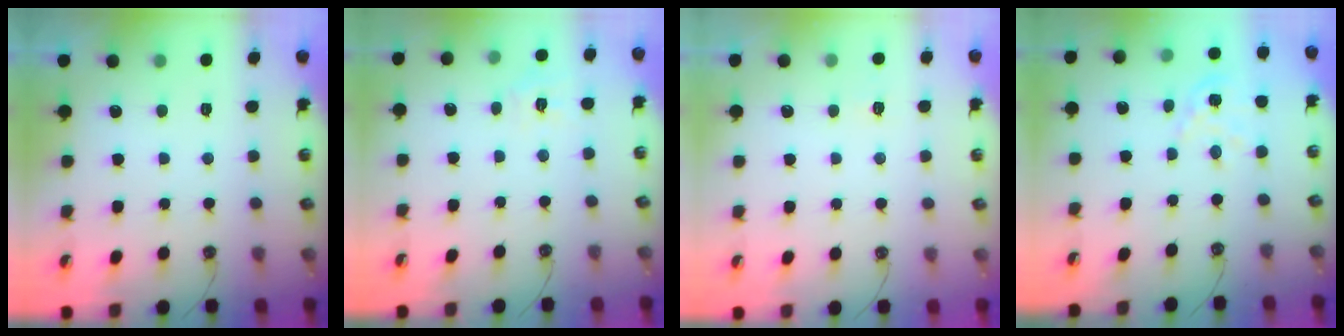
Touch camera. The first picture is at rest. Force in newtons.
{"total": 4.9, "press": 4.9, "slide": 0.7}
{"total": 2.3, "press": 2.3, "slide": 0.3}
{"total": 3.5, "press": 3.5, "slide": 0.2}